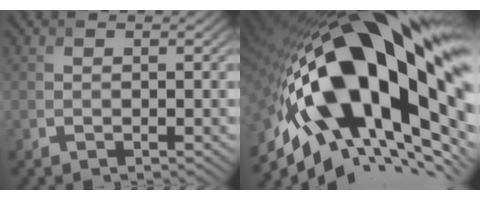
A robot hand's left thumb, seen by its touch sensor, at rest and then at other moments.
{"total": 23.4, "force": [0.5, 9.5, 21.3], "torque": [-0.384, -0.046, 0.000]}